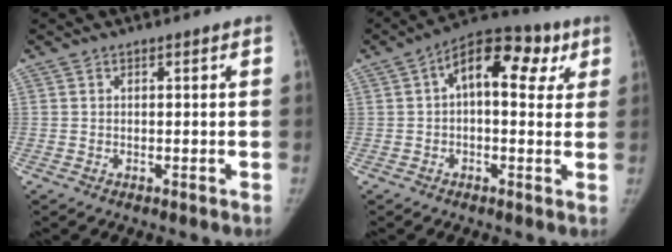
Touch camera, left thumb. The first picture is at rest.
{"total": 13.8, "force": [4.3, 7.5, 10.8], "torque": [-0.118, 0.028, 0.054]}